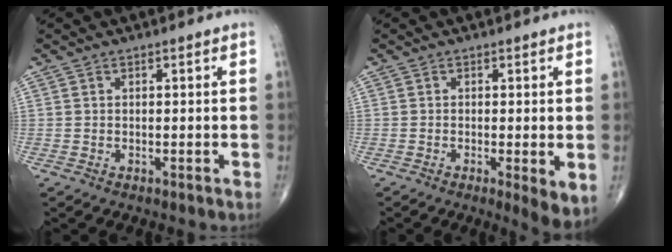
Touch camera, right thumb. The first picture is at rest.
{"total": 4.6, "force": [-0.8, 1.0, 4.4], "torque": [-0.073, -0.016, -0.018]}